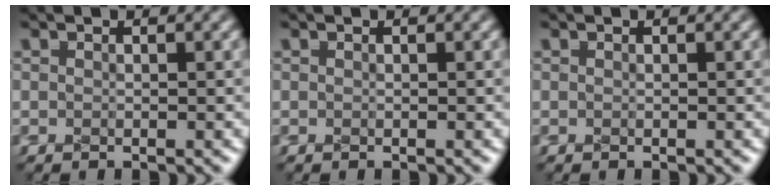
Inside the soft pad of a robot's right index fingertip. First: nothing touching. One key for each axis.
{"total": 0.0}
{"total": 0.0}